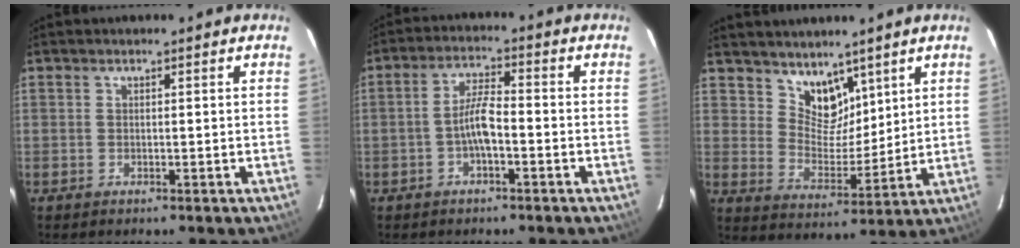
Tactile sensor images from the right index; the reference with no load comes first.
{"total": 5.1, "force": [-1.9, 1.1, 4.6], "torque": [-0.094, 0.012, -0.037]}
{"total": 8.0, "force": [5.9, 4.7, 2.7], "torque": [-0.036, -0.003, 0.114]}